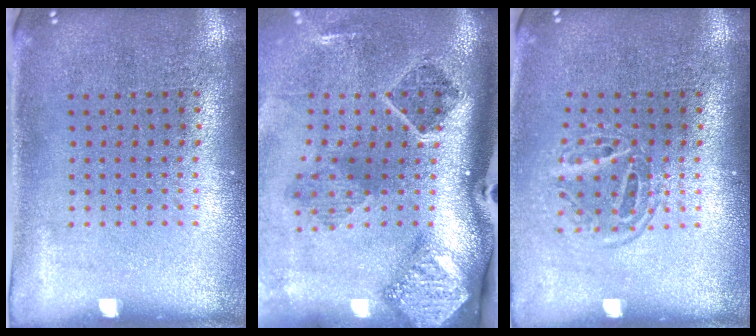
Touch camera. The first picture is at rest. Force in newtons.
{"total": 3.0, "press": 1.9, "slide": 2.3}
{"total": 1.6, "press": 1.2, "slide": 1.1}